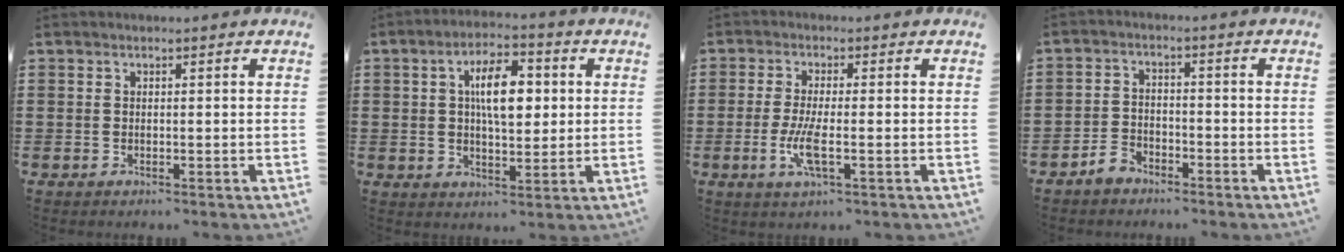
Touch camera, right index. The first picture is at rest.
{"total": 8.2, "force": [1.6, 3.8, 7.1], "torque": [-0.121, 0.007, 0.018]}
{"total": 5.2, "force": [-1.5, 1.0, 4.9], "torque": [-0.111, -0.012, -0.033]}
{"total": 3.1, "force": [-2.7, 1.5, 0.7], "torque": [-0.025, 0.006, -0.057]}